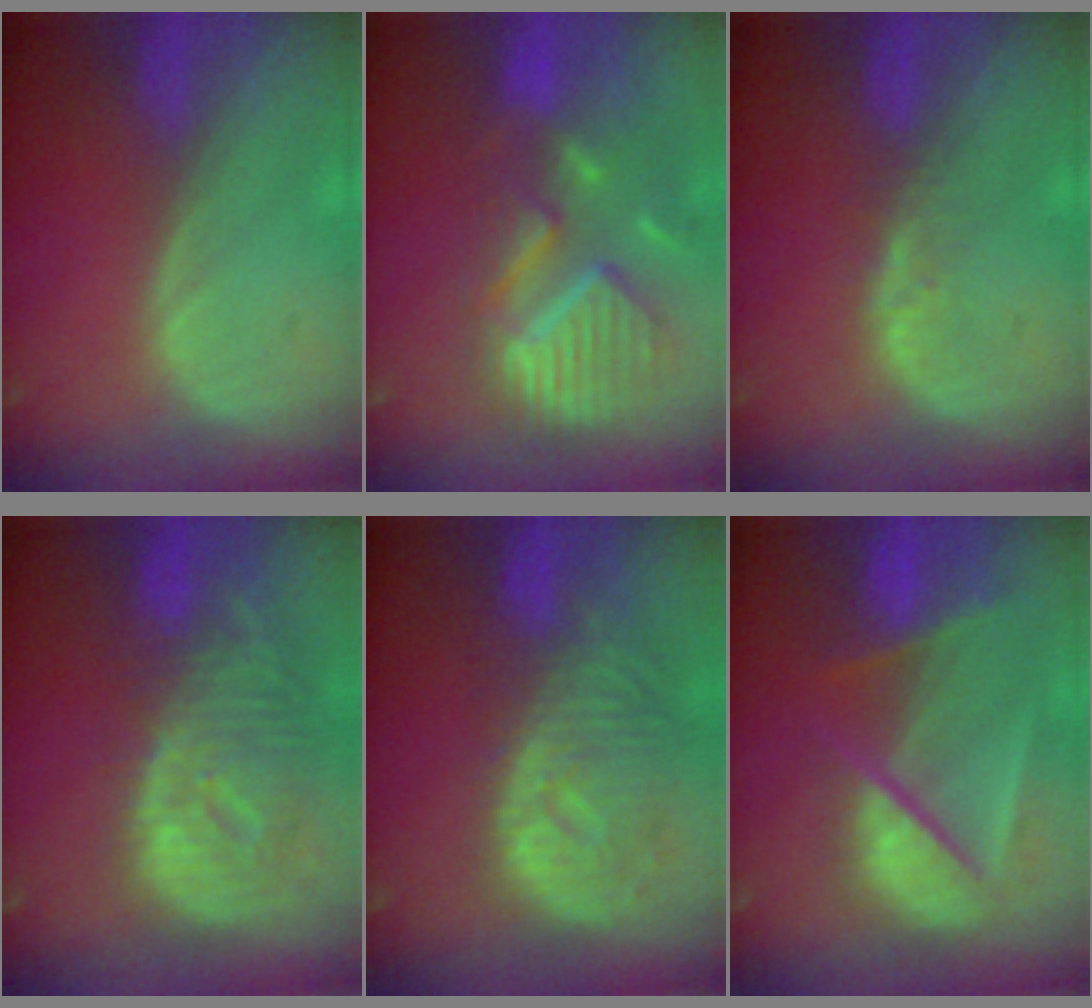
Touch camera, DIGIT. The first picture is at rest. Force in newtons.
{"total": 12.4, "press": 10.6, "slide": 6.5}
{"total": 2.5, "press": 2.4, "slide": 0.2}
{"total": 12.6, "press": 10.9, "slide": 6.3}
{"total": 11.3, "press": 9.9, "slide": 5.6}
{"total": 9.7, "press": 8.4, "slide": 4.9}